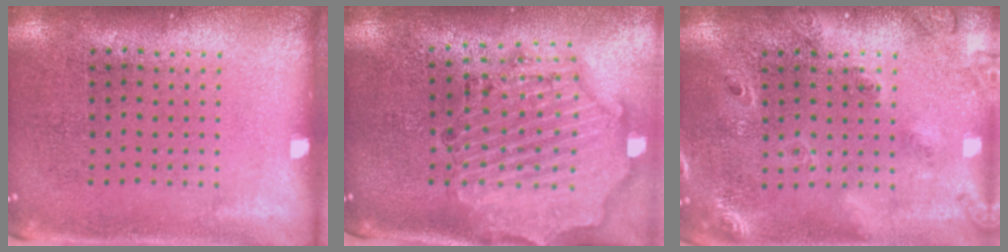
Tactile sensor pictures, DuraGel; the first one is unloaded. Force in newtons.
{"total": 2.2, "press": 2.1, "slide": 0.6}
{"total": 1.7, "press": 1.6, "slide": 0.6}